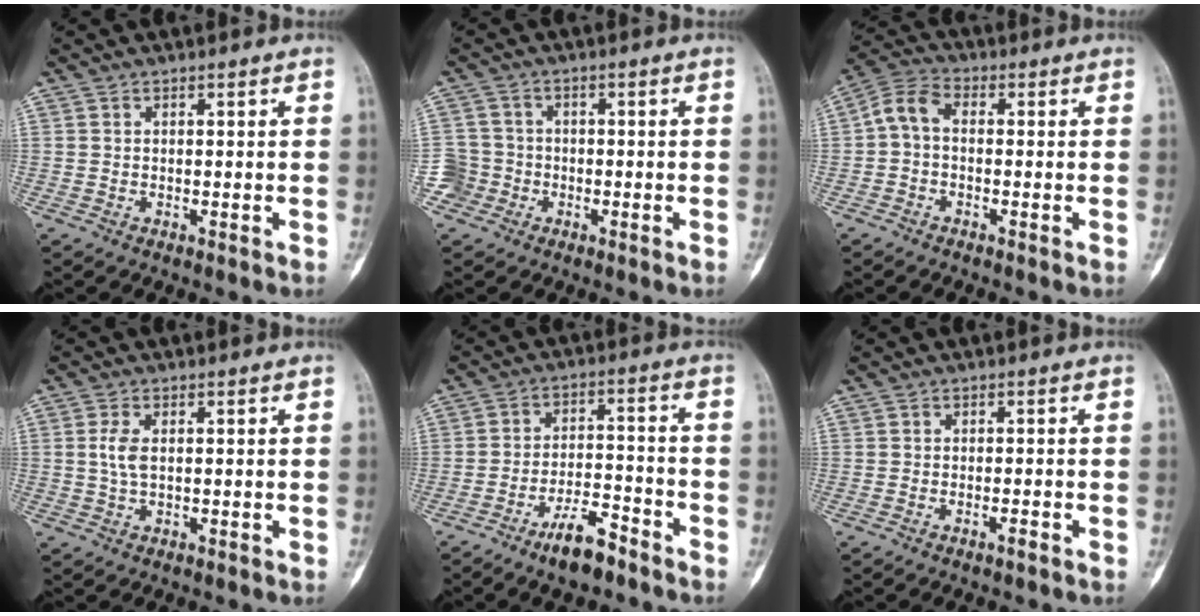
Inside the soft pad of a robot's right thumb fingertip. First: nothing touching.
{"total": 4.8, "force": [-2.3, 4.3, 0.0], "torque": [0.022, 0.019, -0.048]}
{"total": 5.5, "force": [-0.4, 3.5, 4.2], "torque": [-0.081, 0.020, -0.020]}
{"total": 3.1, "force": [0.3, 1.6, 2.7], "torque": [-0.062, 0.000, 0.005]}
{"total": 8.5, "force": [-6.1, 2.8, 5.1], "torque": [-0.087, 0.045, -0.106]}
{"total": 1.2, "force": [-0.8, 0.2, 0.9], "torque": [-0.019, 0.004, -0.012]}